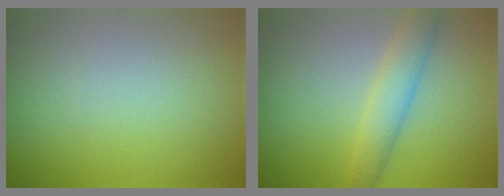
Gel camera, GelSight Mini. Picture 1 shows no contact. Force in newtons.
{"total": 3.2, "press": 3.2, "slide": 0.1}